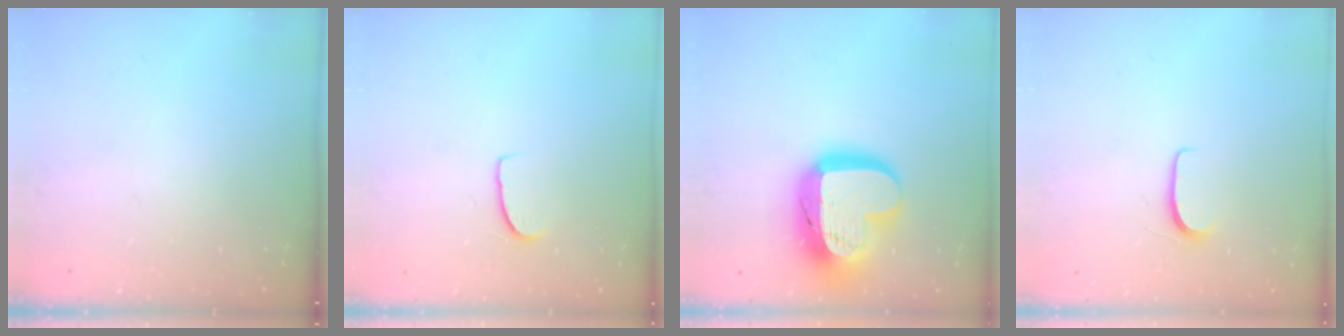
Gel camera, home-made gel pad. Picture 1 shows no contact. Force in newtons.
{"total": 5.7, "press": 5.6, "slide": 0.5}
{"total": 21.1, "press": 21.0, "slide": 1.7}
{"total": 5.1, "press": 5.1, "slide": 0.6}